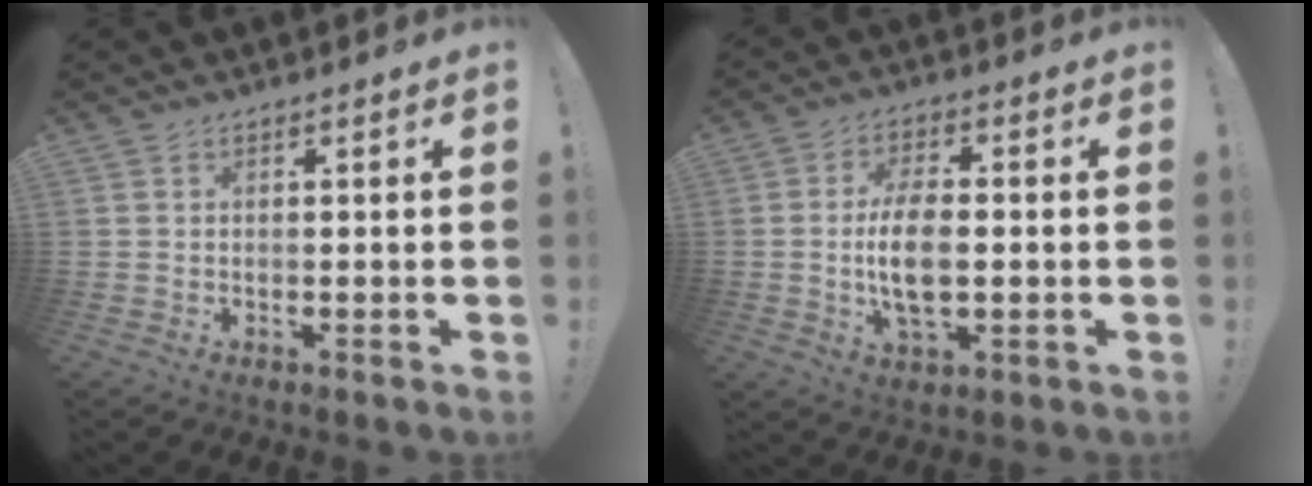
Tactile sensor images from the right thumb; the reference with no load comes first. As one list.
[{"total": 10.6, "force": [-0.8, 5.2, 9.2], "torque": [-0.175, -0.001, -0.016]}]